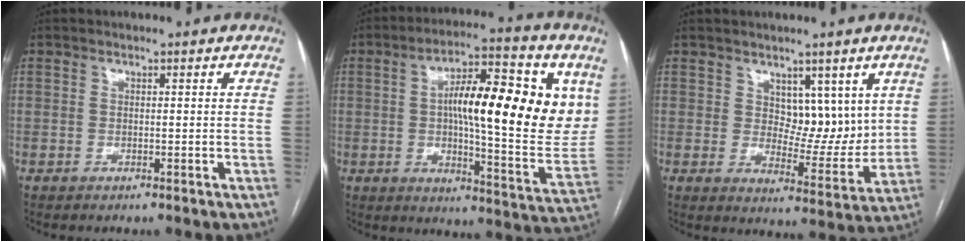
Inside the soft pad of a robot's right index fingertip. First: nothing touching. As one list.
[{"total": 22.5, "force": [5.2, 5.1, 21.3], "torque": [-0.293, 0.021, 0.073]}, {"total": 7.9, "force": [3.3, 4.3, 5.7], "torque": [-0.074, -0.004, 0.062]}]